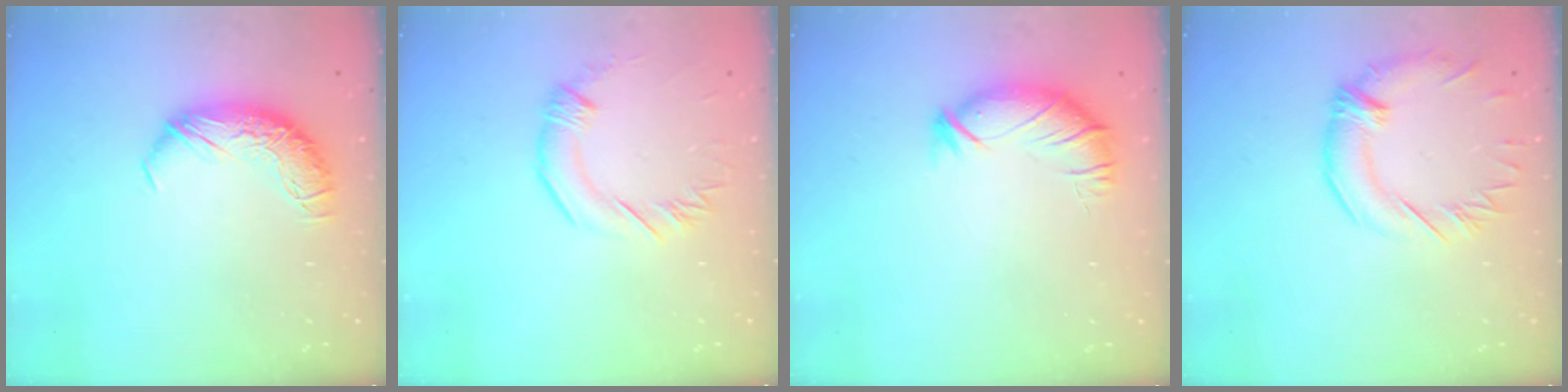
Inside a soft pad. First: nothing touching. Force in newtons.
{"total": 1.5, "press": 1.4, "slide": 0.5}
{"total": 3.0, "press": 2.3, "slide": 1.9}
{"total": 2.1, "press": 1.3, "slide": 1.6}